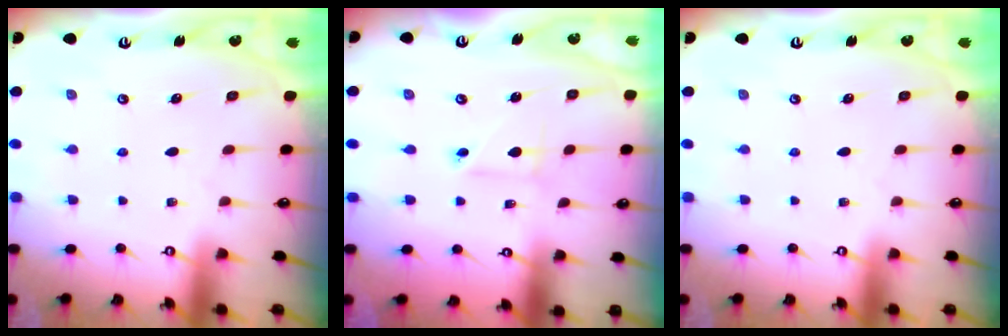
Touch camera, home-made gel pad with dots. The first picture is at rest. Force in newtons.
{"total": 2.4, "press": 2.4, "slide": 0.3}
{"total": 0.0}